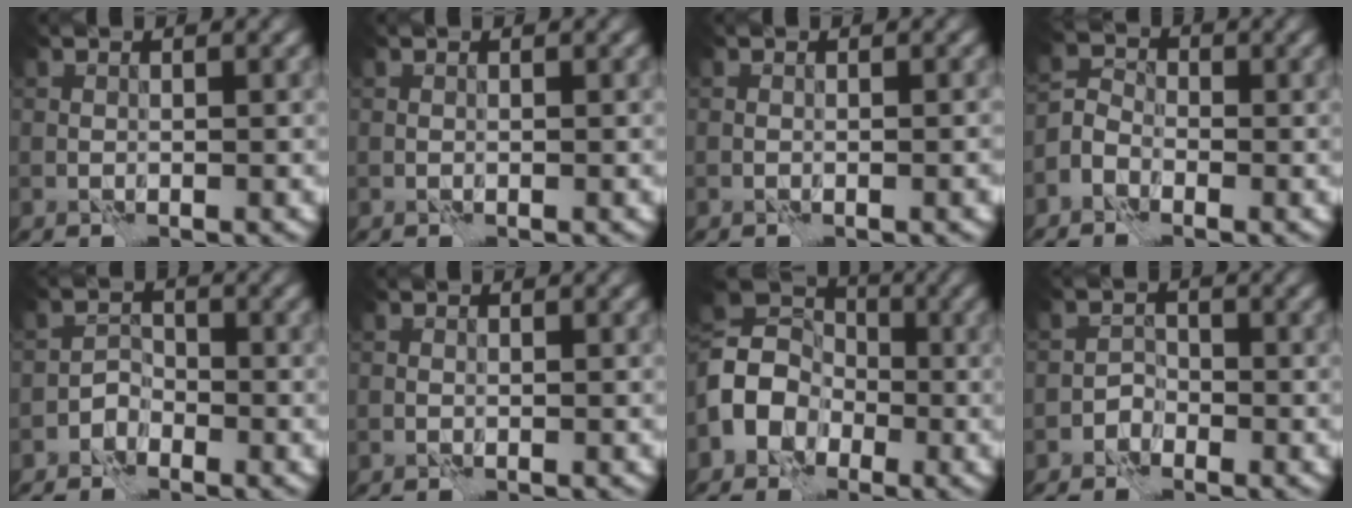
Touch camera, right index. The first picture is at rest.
{"total": 0.0}
{"total": 0.9, "force": [-0.5, 0.2, 0.8], "torque": [-0.011, -0.001, -0.008]}
{"total": 2.6, "force": [-1.6, 1.7, 1.0], "torque": [-0.025, 0.004, -0.041]}
{"total": 1.8, "force": [-1.3, 1.1, 0.5], "torque": [-0.009, 0.009, -0.031]}
{"total": 0.0}
{"total": 6.4, "force": [-1.9, 5.3, 3.0], "torque": [-0.057, 0.004, -0.057]}
{"total": 1.4, "force": [-1.0, 0.9, 0.3], "torque": [-0.004, 0.008, -0.024]}